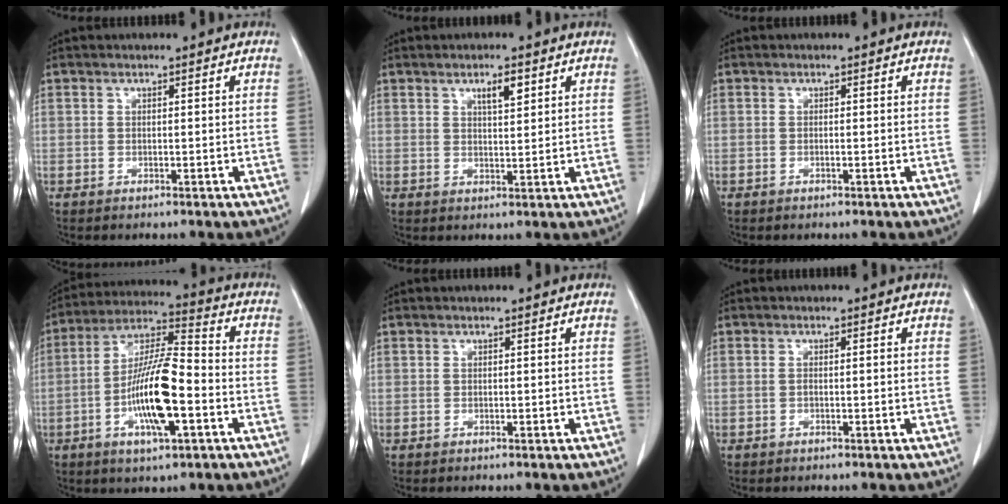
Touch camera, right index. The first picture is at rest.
{"total": 3.4, "force": [1.8, 0.8, 2.7], "torque": [-0.046, -0.003, 0.031]}
{"total": 0.0}
{"total": 14.0, "force": [-3.8, 2.8, 13.1], "torque": [-0.251, 0.004, -0.069]}
{"total": 0.0}
{"total": 0.9, "force": [-0.1, 0.2, 0.9], "torque": [-0.018, 0.003, 0.002]}